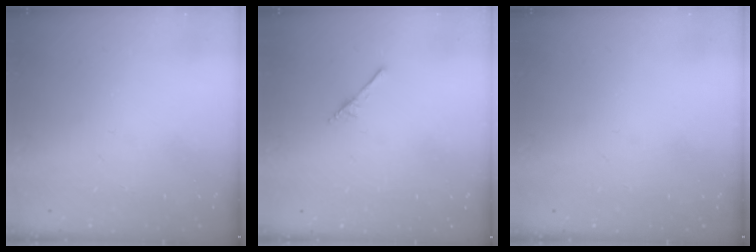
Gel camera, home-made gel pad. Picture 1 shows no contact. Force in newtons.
{"total": 1.7, "press": 1.7, "slide": 0.1}
{"total": 0.0}